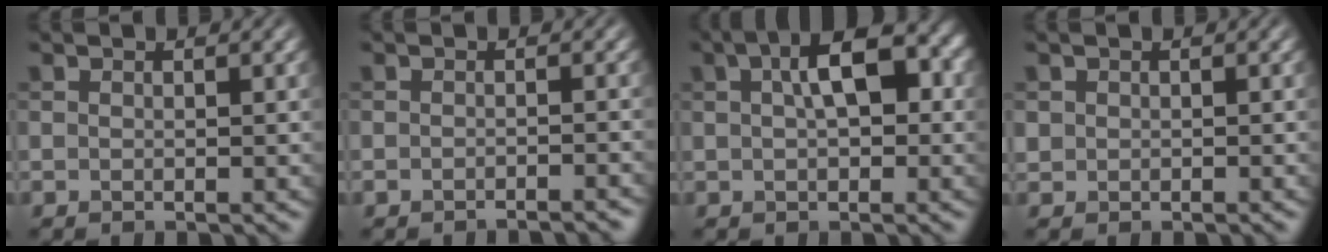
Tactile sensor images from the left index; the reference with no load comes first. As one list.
[{"total": 1.9, "force": [-1.8, 0.1, 0.4], "torque": [0.005, 0.006, -0.022]}, {"total": 6.4, "force": [1.6, 2.9, 5.4], "torque": [-0.084, 0.018, 0.020]}, {"total": 0.7, "force": [0.4, 0.6, -0.1], "torque": [0.004, -0.003, 0.003]}]